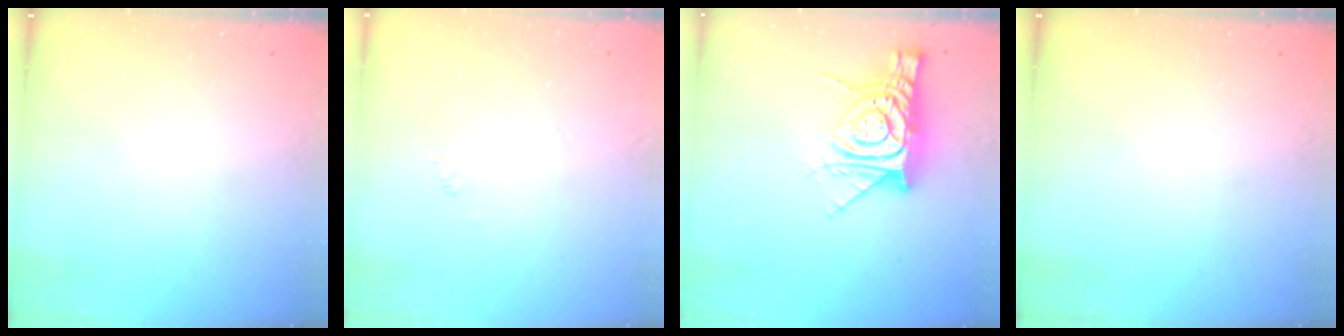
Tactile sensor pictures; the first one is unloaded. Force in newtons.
{"total": 1.7, "press": 1.6, "slide": 0.4}
{"total": 13.0, "press": 13.0, "slide": 1.4}
{"total": 0.0}